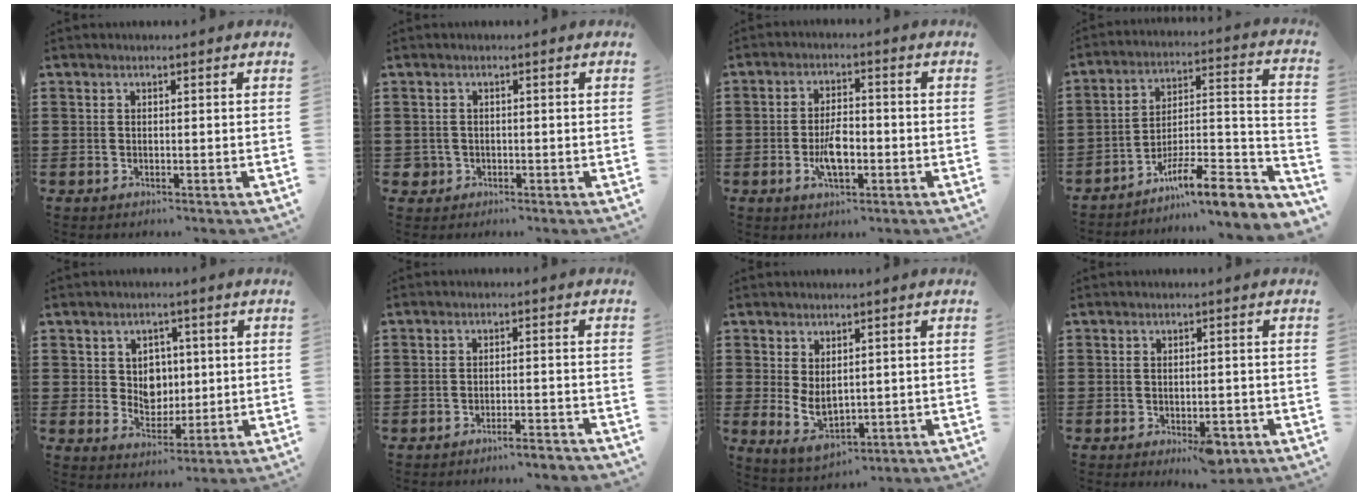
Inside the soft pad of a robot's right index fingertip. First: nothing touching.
{"total": 1.4, "force": [-0.6, 1.3, 0.1], "torque": [-0.007, 0.004, -0.014]}
{"total": 5.7, "force": [-1.4, 2.6, 4.8], "torque": [-0.105, 0.001, -0.030]}
{"total": 9.4, "force": [-6.8, 2.0, 6.3], "torque": [-0.092, 0.009, -0.128]}
{"total": 4.7, "force": [1.2, 4.2, 1.8], "torque": [-0.037, 0.009, 0.017]}
{"total": 2.6, "force": [-2.4, -0.2, 0.9], "torque": [-0.018, -0.002, -0.049]}
{"total": 4.5, "force": [0.2, 3.0, 3.4], "torque": [-0.067, 0.001, 0.001]}
{"total": 3.0, "force": [-1.8, 1.1, 2.2], "torque": [-0.034, 0.004, -0.031]}